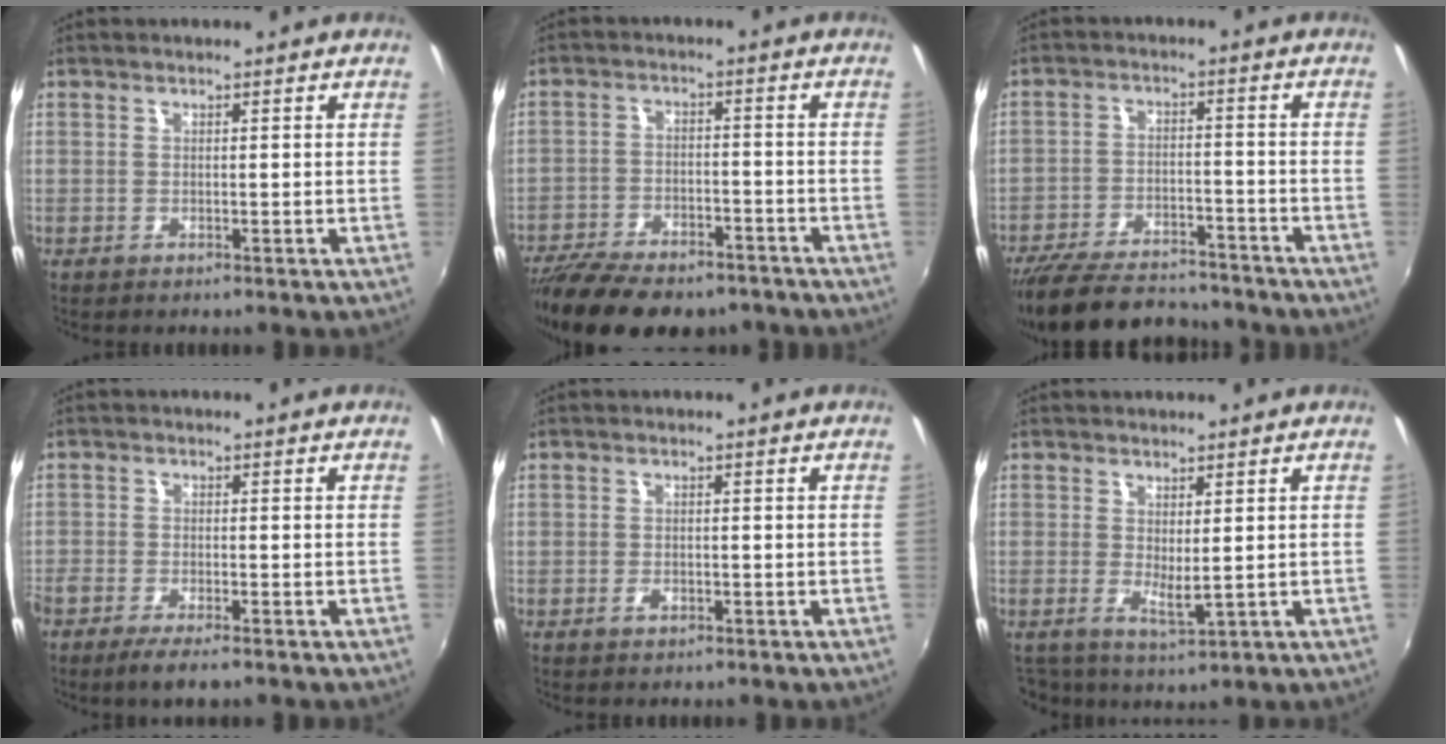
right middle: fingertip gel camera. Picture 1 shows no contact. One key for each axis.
{"total": 17.2, "fx": -13.5, "fy": 6.4, "fz": 8.5, "tx": -0.178, "ty": -0.030, "tz": -0.207}
{"total": 18.9, "fx": -16.3, "fy": 5.7, "fz": 7.8, "tx": -0.175, "ty": -0.016, "tz": -0.247}
{"total": 4.7, "fx": -3.6, "fy": 0.8, "fz": 3.0, "tx": -0.078, "ty": -0.014, "tz": -0.068}
{"total": 1.3, "fx": -0.7, "fy": 0.8, "fz": 0.8, "tx": -0.013, "ty": 0.001, "tz": -0.011}
{"total": 2.5, "fx": 0.4, "fy": 1.0, "fz": 2.2, "tx": -0.035, "ty": -0.006, "tz": 0.010}